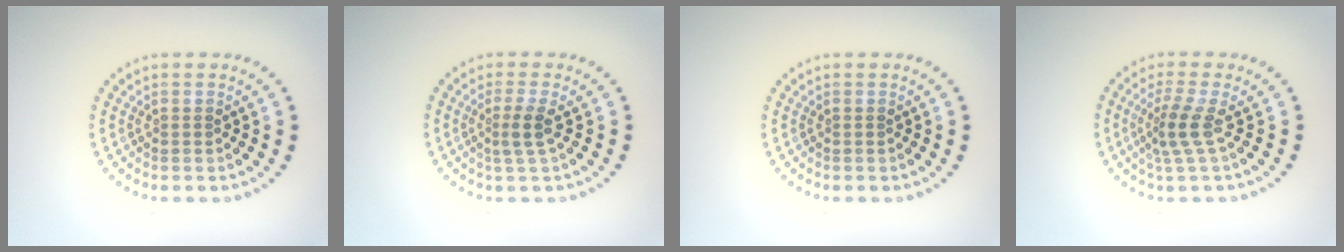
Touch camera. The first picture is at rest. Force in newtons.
{"total": 1.9, "press": 1.4, "slide": 1.2}
{"total": 0.0}
{"total": 2.6, "press": 1.9, "slide": 1.8}